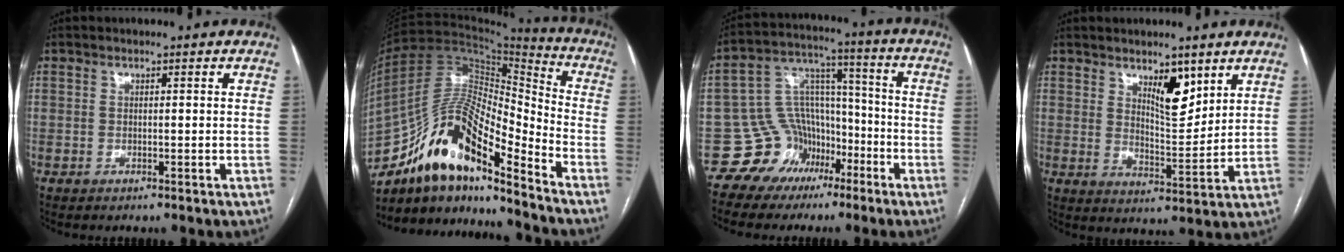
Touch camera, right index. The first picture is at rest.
{"total": 17.1, "force": [-12.3, 4.4, 11.1], "torque": [-0.198, 0.040, -0.215]}
{"total": 11.1, "force": [-6.0, 9.0, 2.2], "torque": [-0.040, 0.069, -0.091]}
{"total": 6.8, "force": [4.1, 2.2, 4.9], "torque": [-0.082, -0.010, 0.071]}